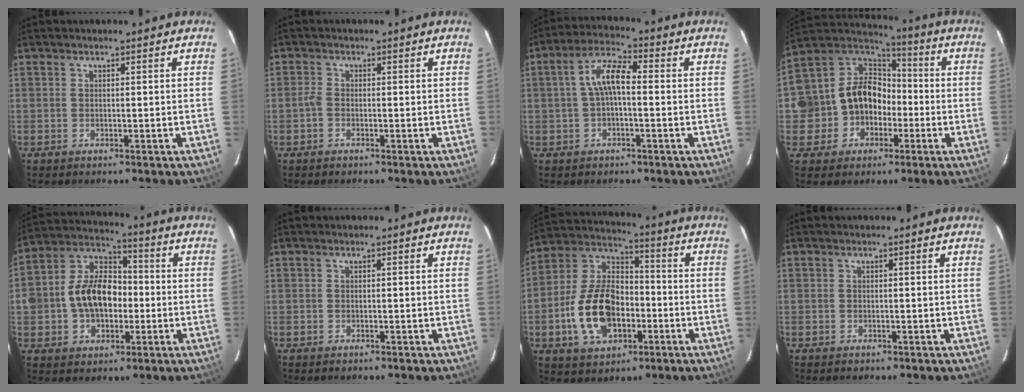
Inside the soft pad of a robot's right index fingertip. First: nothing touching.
{"total": 1.3, "force": [-0.6, 0.7, 0.9], "torque": [-0.022, 0.003, -0.016]}
{"total": 6.5, "force": [-0.2, 2.4, 6.0], "torque": [-0.125, 0.023, -0.005]}
{"total": 15.2, "force": [-3.4, 13.7, 5.7], "torque": [-0.155, 0.055, -0.046]}
{"total": 13.2, "force": [-1.5, 9.1, 9.4], "torque": [-0.188, 0.031, -0.023]}
{"total": 0.0}
{"total": 16.3, "force": [-4.7, 10.1, 11.9], "torque": [-0.249, 0.019, -0.072]}
{"total": 0.0}